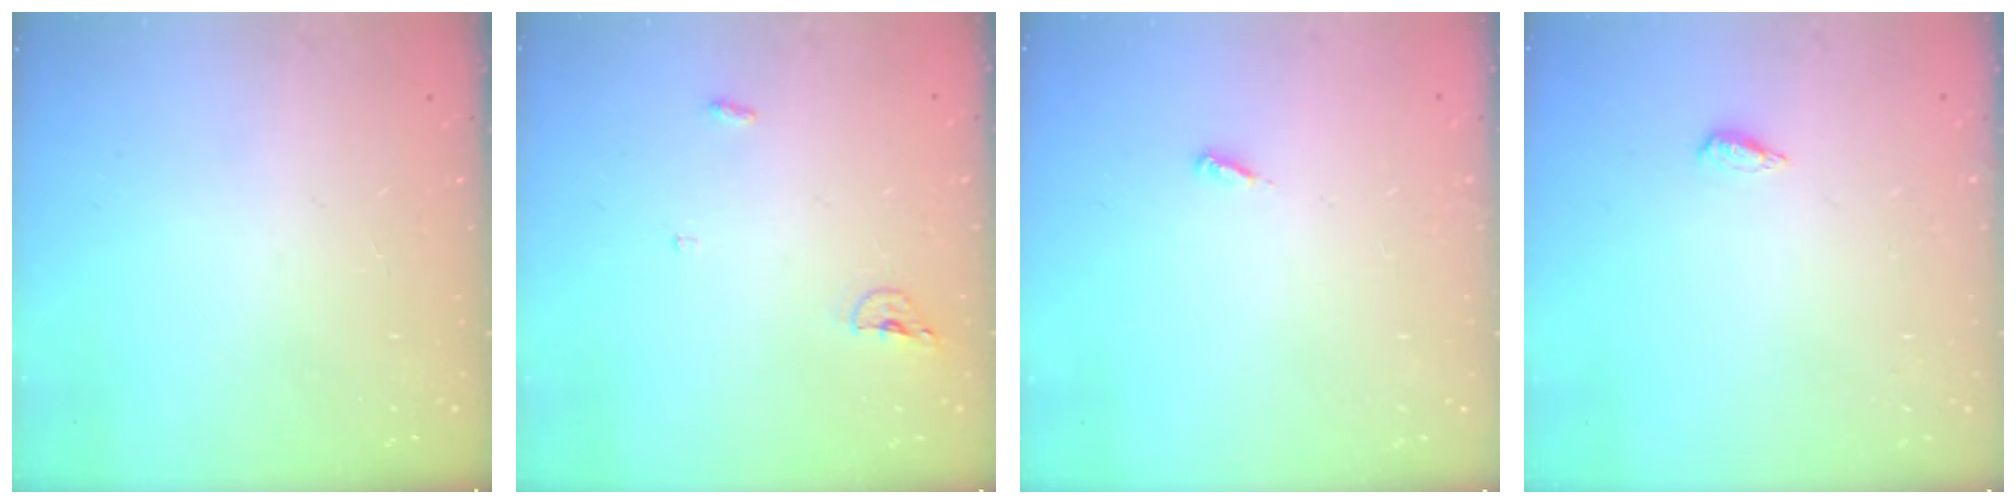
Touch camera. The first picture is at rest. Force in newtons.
{"total": 4.1, "press": 4.0, "slide": 0.9}
{"total": 2.1, "press": 2.1, "slide": 0.1}
{"total": 2.7, "press": 2.7, "slide": 0.5}